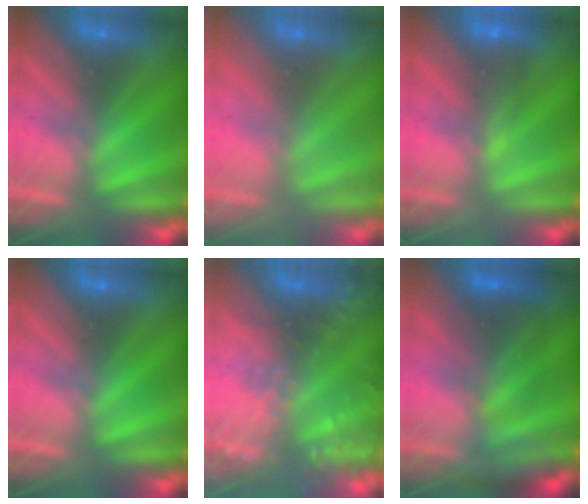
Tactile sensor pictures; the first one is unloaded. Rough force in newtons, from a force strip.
{"total": 2.4}
{"total": 4.6}
{"total": 0.0}
{"total": 8.7}
{"total": 2.8}